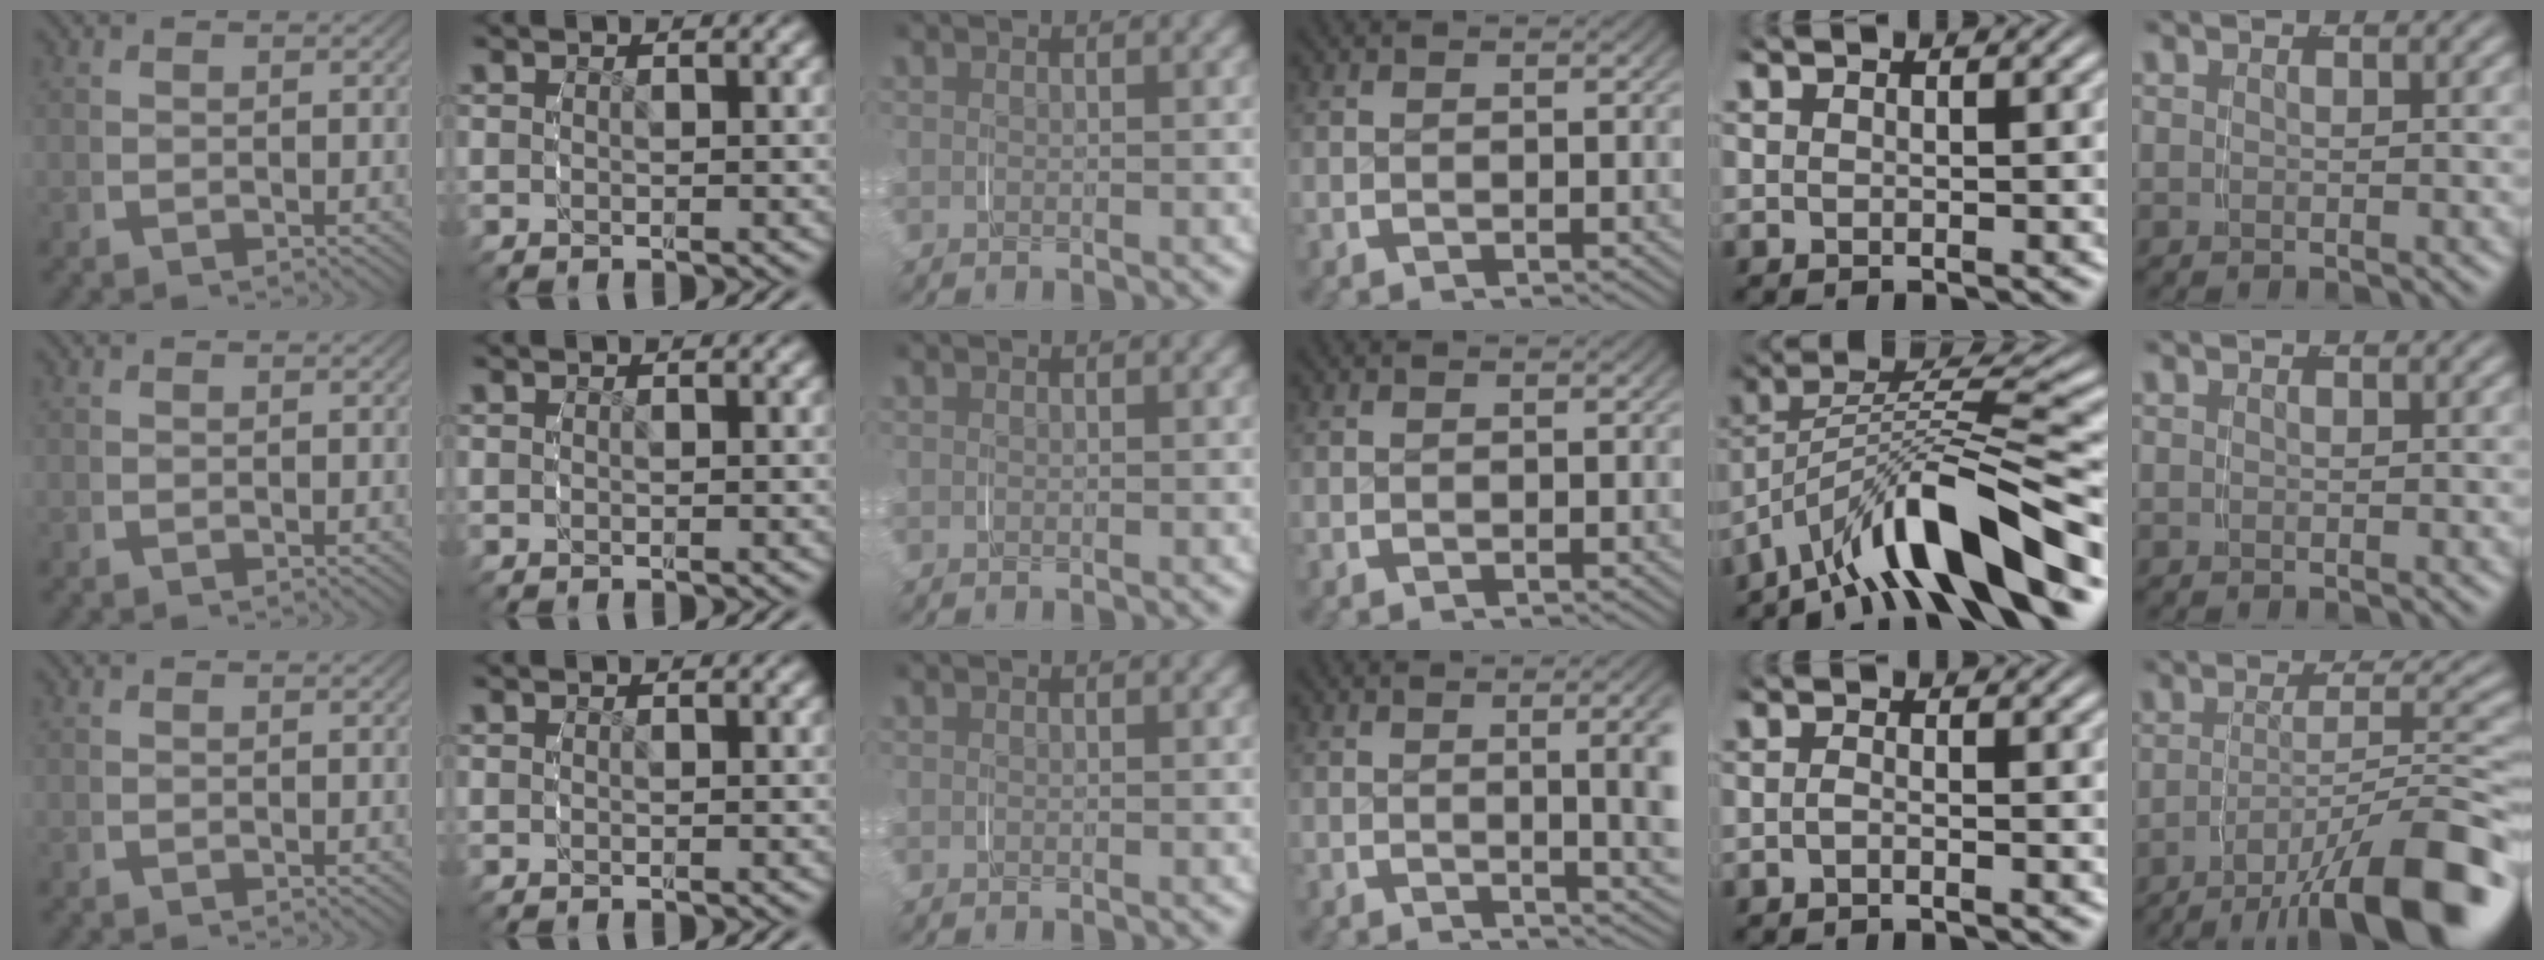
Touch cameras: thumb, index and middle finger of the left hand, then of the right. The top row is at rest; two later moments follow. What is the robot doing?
{"motion": "grasp_and_lifting", "object": "pencil case"}